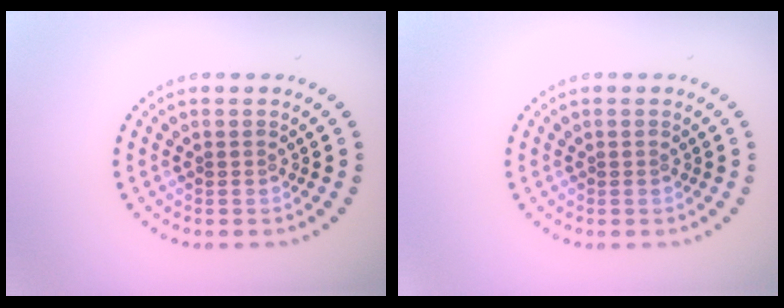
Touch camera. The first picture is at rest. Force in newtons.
{"total": 0.0}